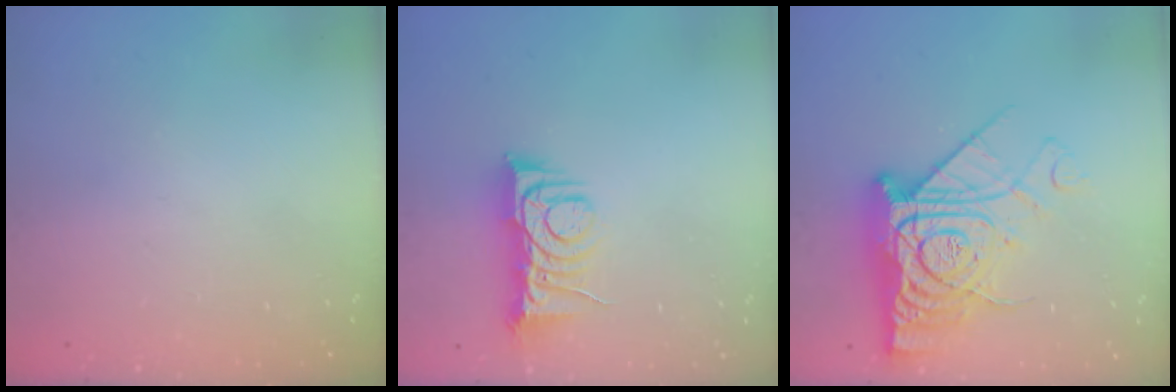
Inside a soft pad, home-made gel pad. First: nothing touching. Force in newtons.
{"total": 6.7, "press": 6.7, "slide": 0.7}
{"total": 17.7, "press": 17.6, "slide": 1.8}